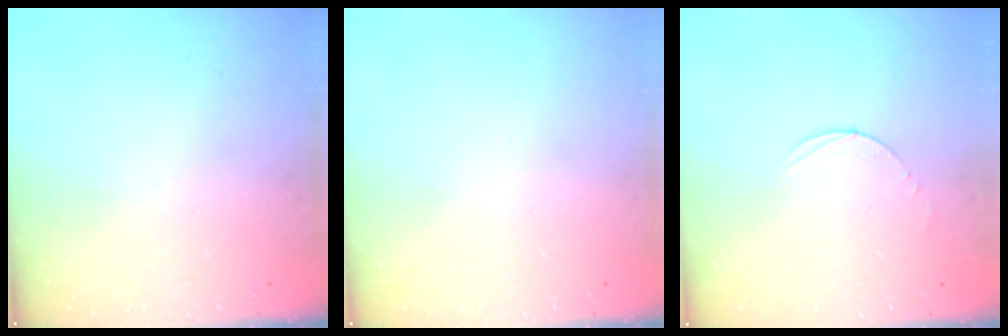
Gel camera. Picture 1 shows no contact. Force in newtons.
{"total": 0.0}
{"total": 3.0, "press": 3.0, "slide": 0.3}